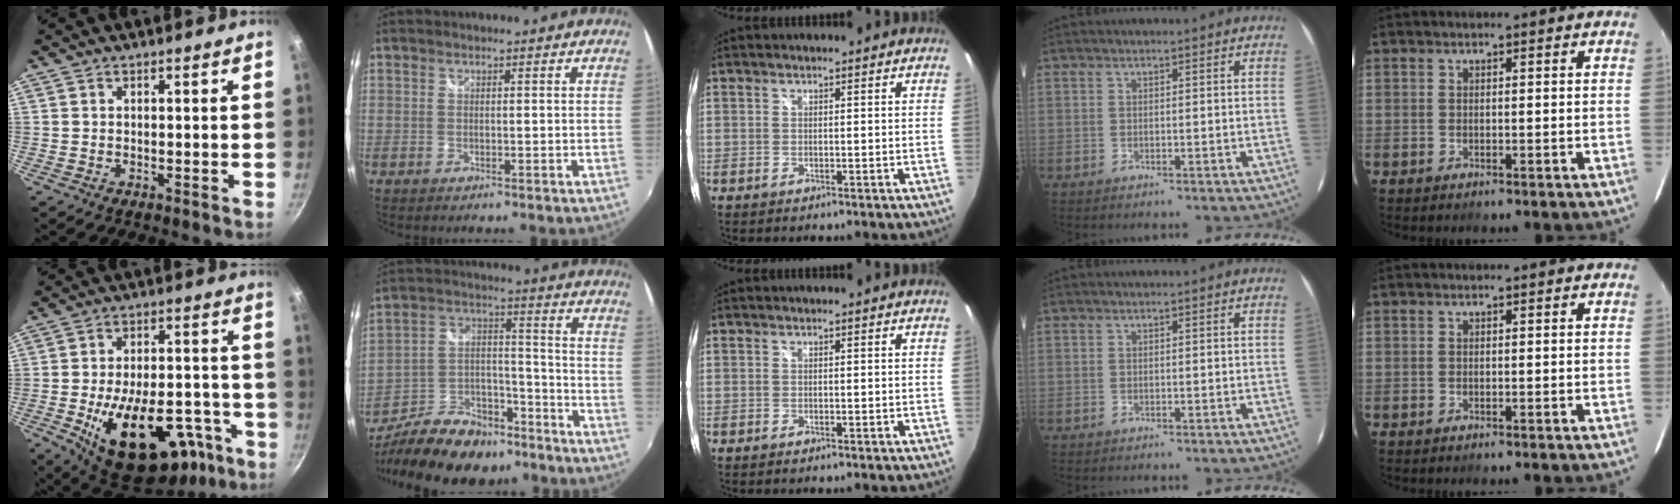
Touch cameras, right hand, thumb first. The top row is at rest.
{"thumb": {"total": 26.7, "force": [-11.8, 14.1, 19.4], "torque": [-0.245, 0.039, -0.150]}, "index": {"total": 24.0, "force": [-18.0, 10.9, 11.4], "torque": [-0.237, 0.019, -0.275]}}